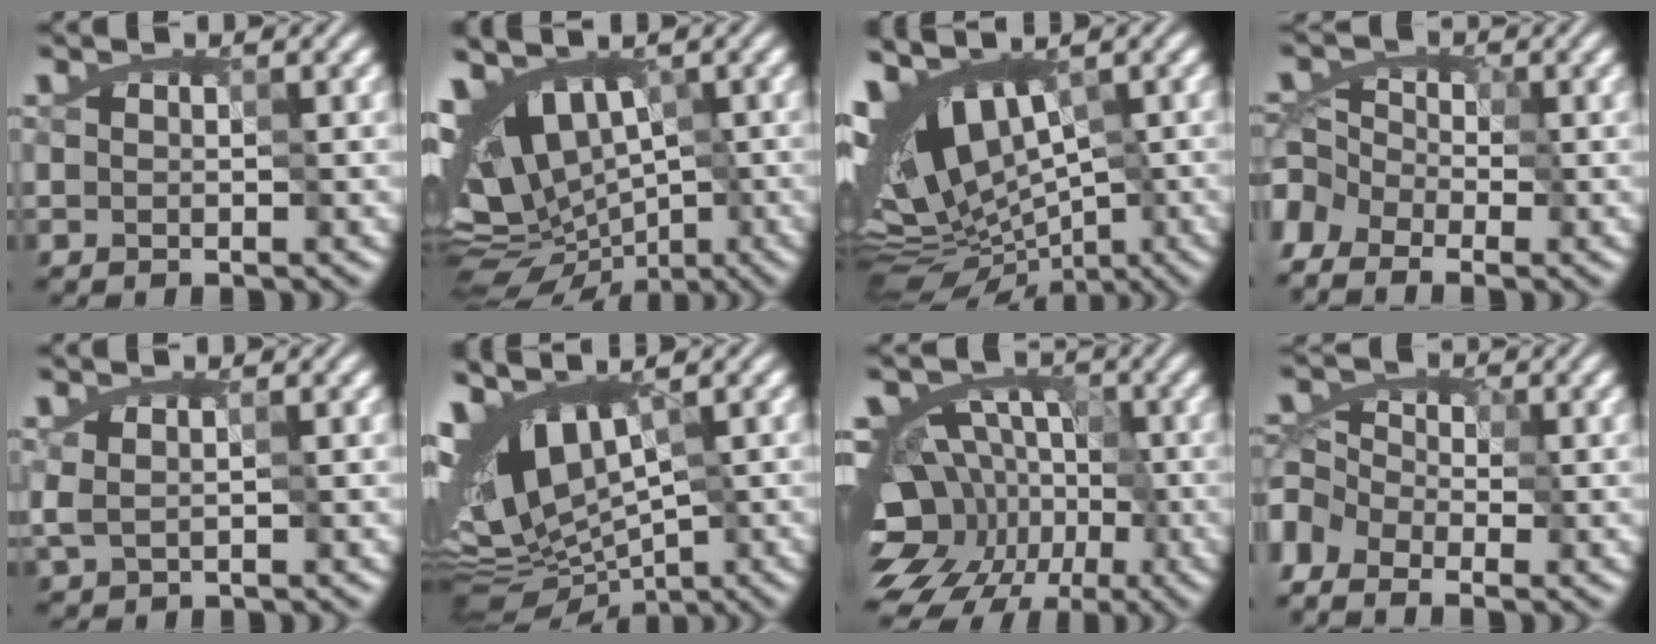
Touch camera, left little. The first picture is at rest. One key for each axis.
{"total": 9.5, "fx": -0.3, "fy": 6.4, "fz": 7.0, "tx": -0.108, "ty": -0.003, "tz": 0.000}
{"total": 11.2, "fx": -0.1, "fy": 6.3, "fz": 9.2, "tx": -0.167, "ty": -0.010, "tz": 0.014}
{"total": 6.8, "fx": -5.2, "fy": 3.7, "fz": 2.4, "tx": -0.039, "ty": 0.009, "tz": -0.107}
{"total": 1.8, "fx": 0.7, "fy": 1.1, "fz": 1.2, "tx": -0.035, "ty": 0.005, "tz": 0.014}
{"total": 8.3, "fx": 0.4, "fy": 4.5, "fz": 7.0, "tx": -0.130, "ty": -0.007, "tz": 0.010}
{"total": 13.1, "fx": -5.5, "fy": 9.9, "fz": 6.7, "tx": -0.105, "ty": -0.004, "tz": -0.098}
{"total": 6.1, "fx": -4.6, "fy": 3.1, "fz": 2.5, "tx": -0.049, "ty": 0.009, "tz": -0.089}